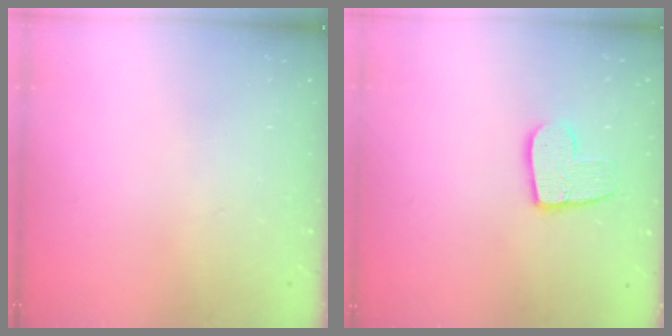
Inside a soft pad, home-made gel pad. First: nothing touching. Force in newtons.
{"total": 10.5, "press": 10.5, "slide": 0.8}